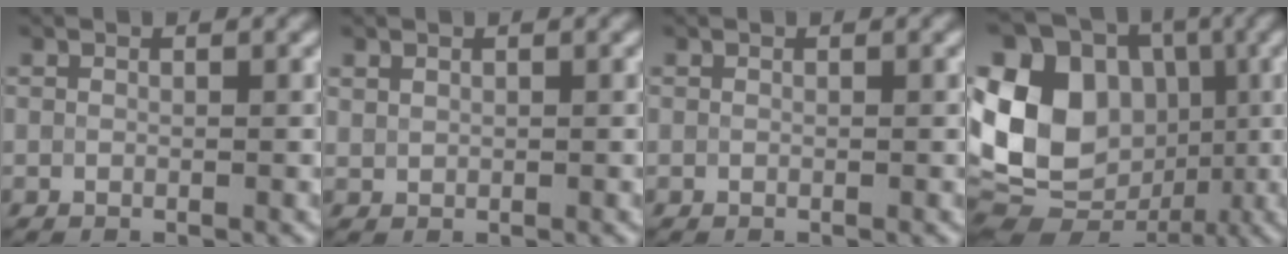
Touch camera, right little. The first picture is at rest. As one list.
[{"total": 0.7, "force": [0.5, 0.5, 0.2], "torque": [-0.005, -0.001, 0.015]}, {"total": 0.0}, {"total": 15.7, "force": [0.5, 12.8, 9.2], "torque": [-0.205, 0.014, 0.006]}]